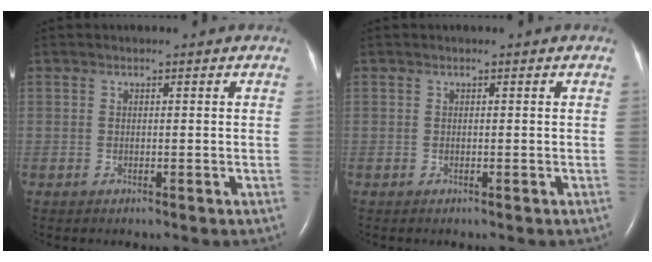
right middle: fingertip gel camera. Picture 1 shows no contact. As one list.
[{"total": 0.0}]